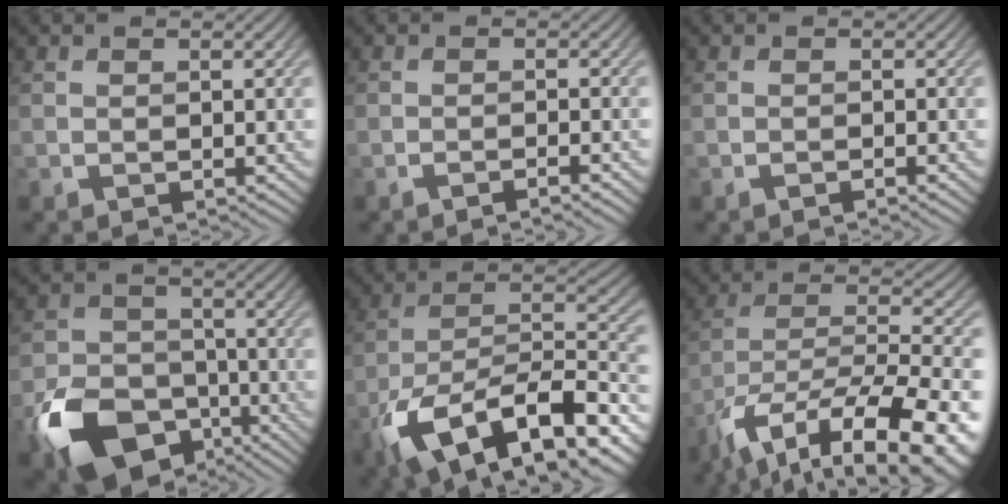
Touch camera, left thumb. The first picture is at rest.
{"total": 2.2, "force": [-1.5, 0.2, 1.6], "torque": [-0.019, 0.006, -0.036]}
{"total": 1.2, "force": [-0.8, 0.0, 0.9], "torque": [-0.013, 0.004, -0.017]}
{"total": 12.5, "force": [-6.8, 8.2, 6.5], "torque": [-0.143, -0.024, -0.134]}
{"total": 18.9, "force": [-10.9, 8.4, 12.9], "torque": [-0.249, -0.039, -0.178]}
{"total": 17.4, "force": [-10.7, 6.8, 11.9], "torque": [-0.224, -0.032, -0.163]}